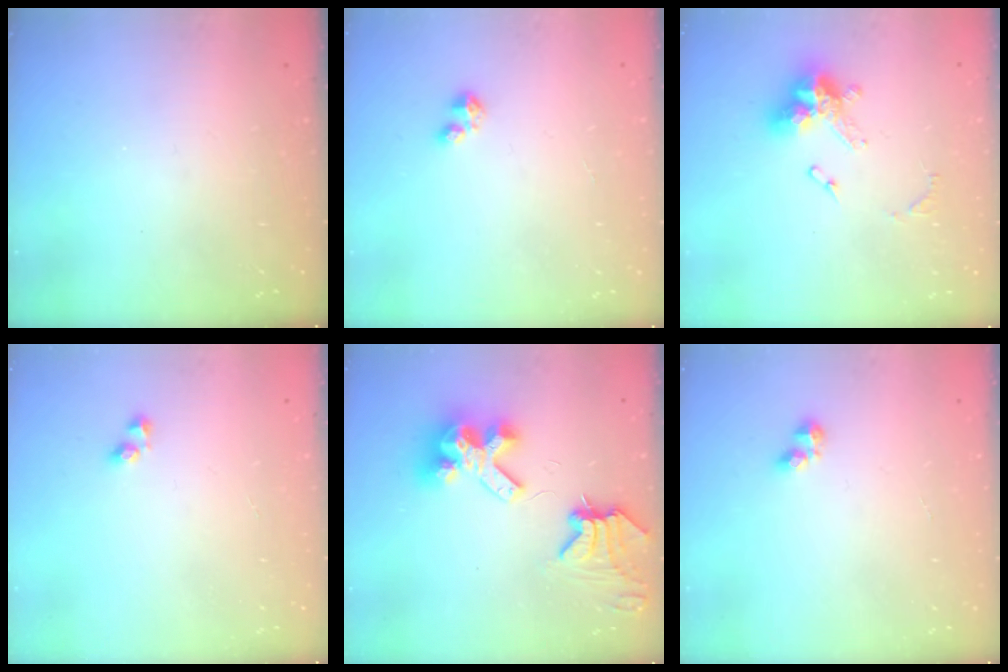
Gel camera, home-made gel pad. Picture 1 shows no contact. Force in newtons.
{"total": 2.7, "press": 2.7, "slide": 0.4}
{"total": 12.8, "press": 12.7, "slide": 1.4}
{"total": 2.2, "press": 1.9, "slide": 1.1}
{"total": 11.6, "press": 11.5, "slide": 0.9}
{"total": 2.6, "press": 2.5, "slide": 0.5}